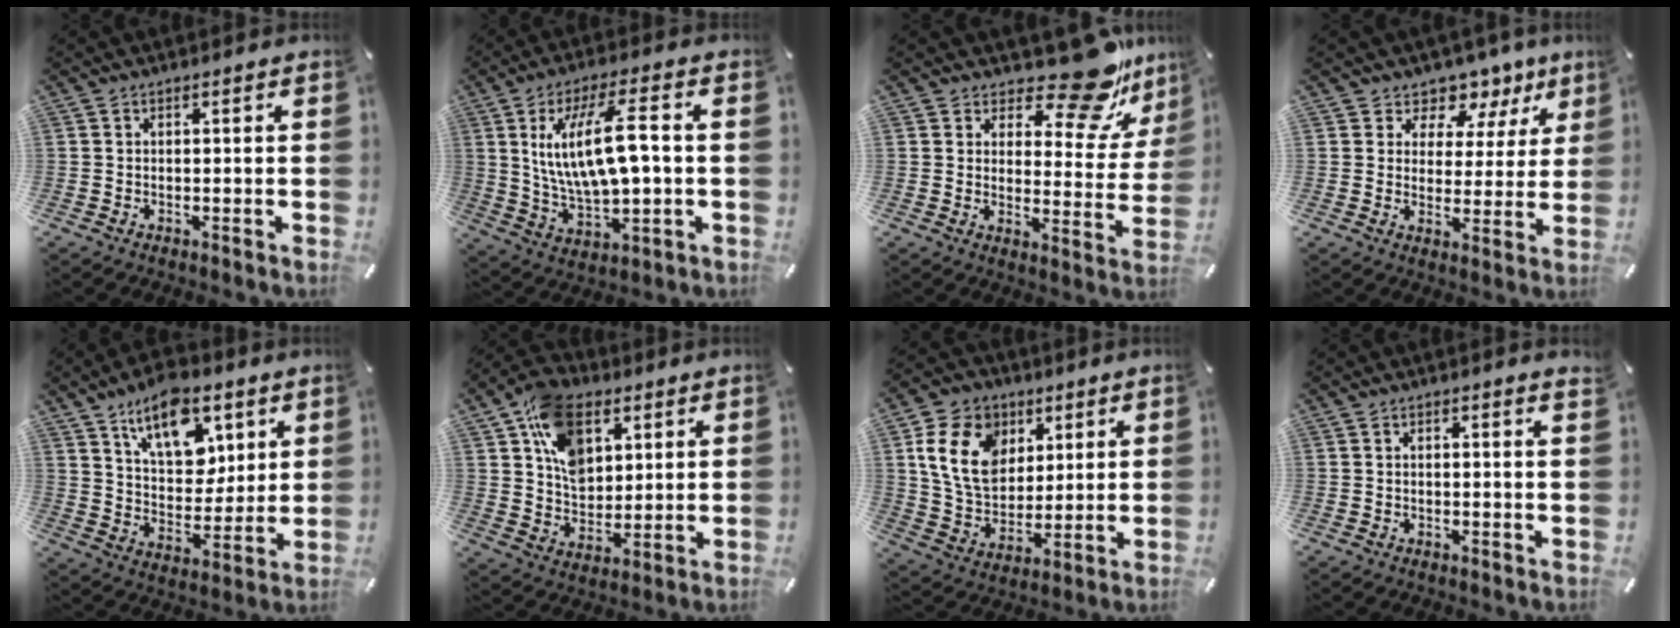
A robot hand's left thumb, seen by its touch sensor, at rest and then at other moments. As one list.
[{"total": 15.4, "force": [2.8, 6.3, 13.7], "torque": [-0.259, 0.000, 0.046]}, {"total": 16.0, "force": [12.8, 5.6, 7.8], "torque": [-0.093, -0.114, 0.209]}, {"total": 7.2, "force": [5.1, 4.8, 1.3], "torque": [-0.021, -0.051, 0.087]}, {"total": 15.3, "force": [8.9, 9.2, 8.5], "torque": [-0.130, -0.040, 0.159]}, {"total": 14.1, "force": [6.3, 9.9, 7.7], "torque": [-0.130, -0.012, 0.122]}, {"total": 15.1, "force": [5.5, 11.9, 7.5], "torque": [-0.156, -0.009, 0.106]}, {"total": 1.0, "force": [0.5, 0.0, 0.9], "torque": [-0.016, 0.000, 0.008]}]